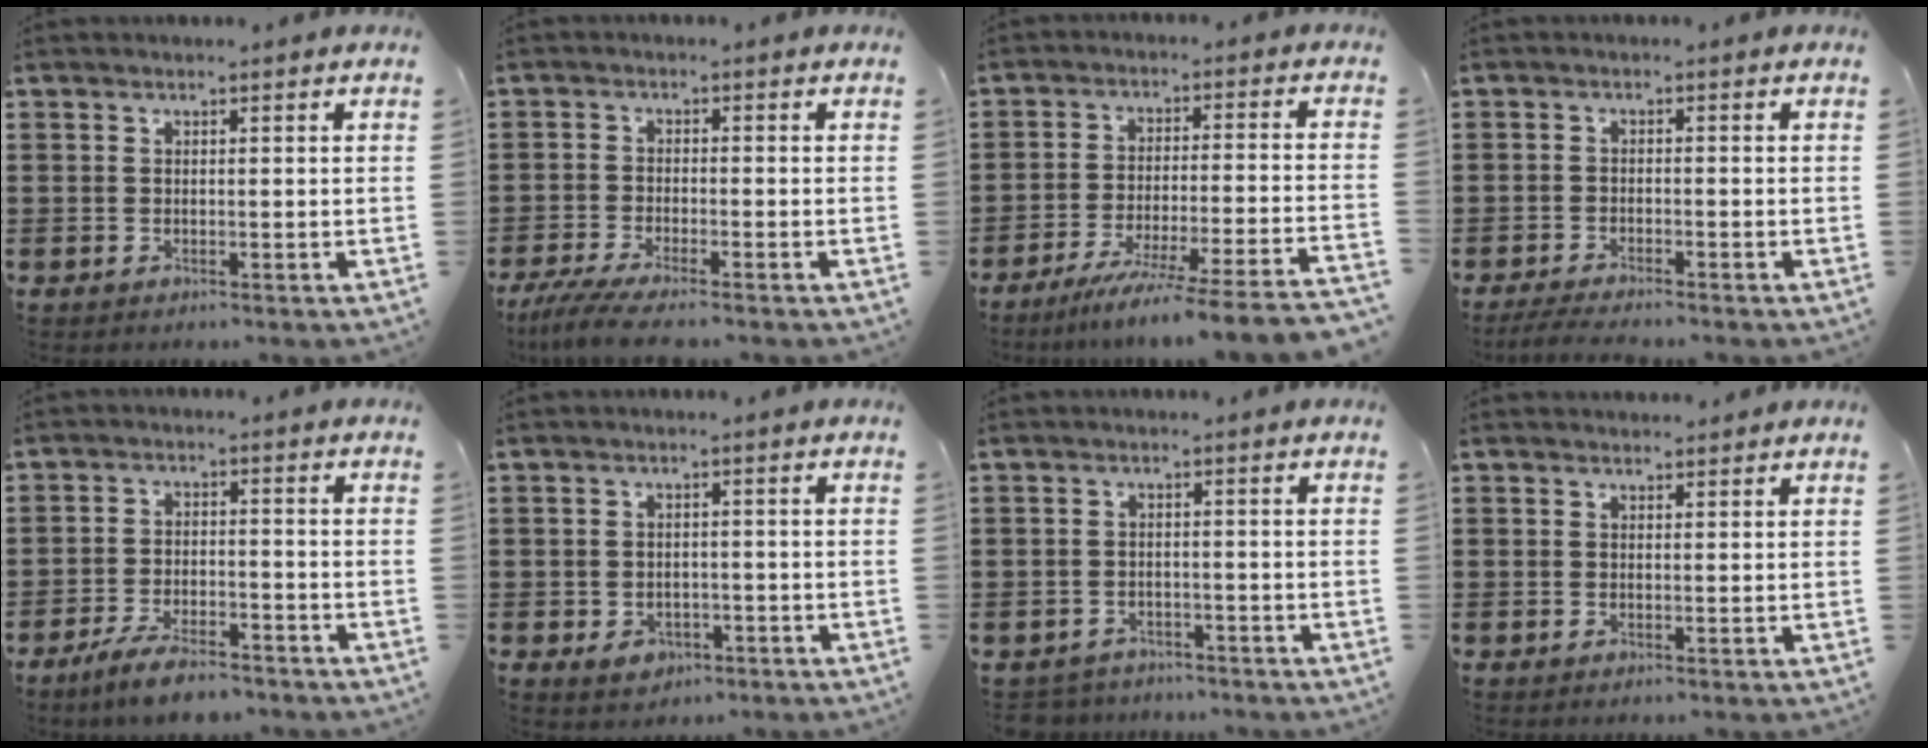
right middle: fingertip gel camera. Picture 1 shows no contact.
{"total": 4.1, "force": [-3.5, -0.1, 2.1], "torque": [-0.056, -0.019, -0.072]}
{"total": 7.6, "force": [-6.6, -1.1, 3.6], "torque": [-0.054, -0.015, -0.129]}
{"total": 2.5, "force": [-2.4, 0.0, 0.8], "torque": [-0.020, 0.000, -0.050]}
{"total": 5.3, "force": [-4.5, 1.0, 2.6], "torque": [-0.055, 0.000, -0.089]}
{"total": 2.2, "force": [-1.3, 1.6, 0.9], "torque": [-0.021, 0.001, -0.028]}
{"total": 2.2, "force": [-2.2, 0.5, -0.3], "torque": [-0.004, 0.001, -0.050]}
{"total": 1.1, "force": [1.1, 0.3, 0.0], "torque": [0.005, -0.002, 0.019]}